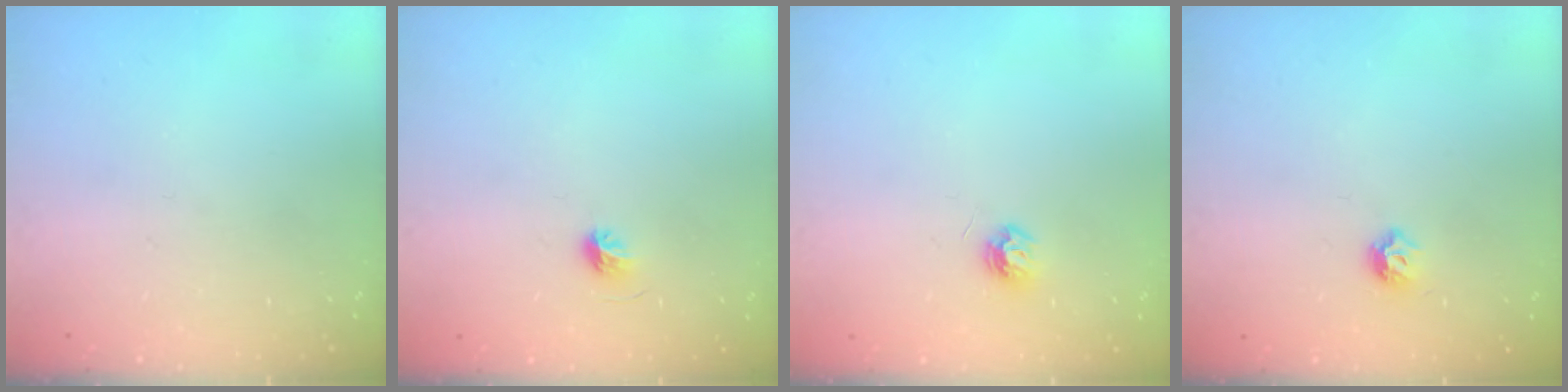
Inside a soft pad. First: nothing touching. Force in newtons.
{"total": 4.2, "press": 3.9, "slide": 1.4}
{"total": 5.7, "press": 5.6, "slide": 0.7}
{"total": 6.0, "press": 5.9, "slide": 1.0}